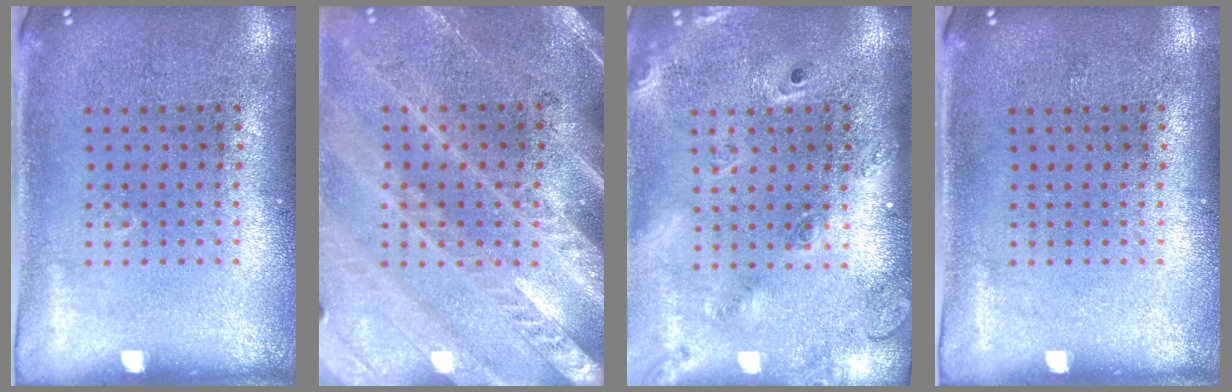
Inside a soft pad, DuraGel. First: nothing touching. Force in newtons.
{"total": 3.0, "press": 2.7, "slide": 1.2}
{"total": 2.4, "press": 1.7, "slide": 1.7}
{"total": 0.0}